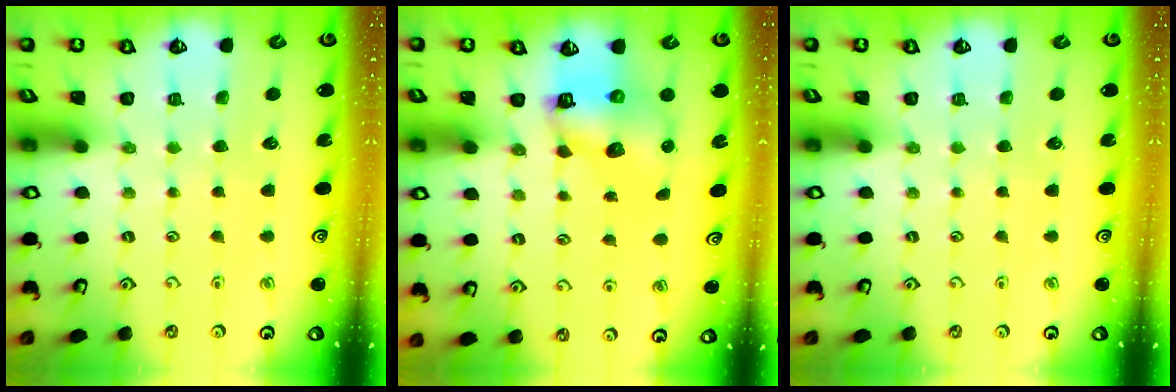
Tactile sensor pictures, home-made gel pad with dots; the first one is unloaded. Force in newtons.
{"total": 8.8, "press": 8.7, "slide": 1.1}
{"total": 0.0}